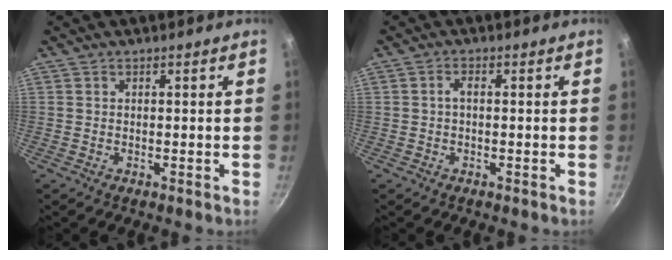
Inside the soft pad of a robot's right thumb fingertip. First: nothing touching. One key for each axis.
{"total": 1.5, "fx": -0.2, "fy": 0.6, "fz": 1.3, "tx": -0.029, "ty": 0.011, "tz": -0.006}